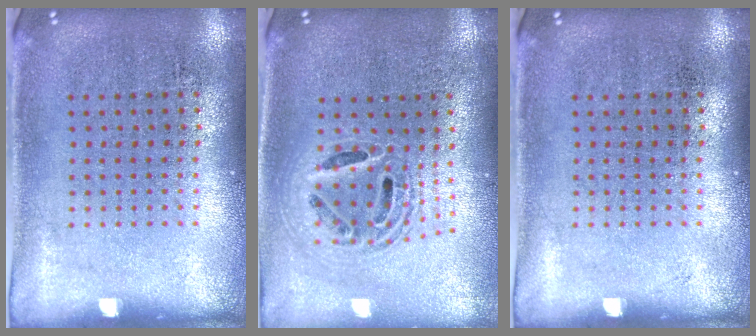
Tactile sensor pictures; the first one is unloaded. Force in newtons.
{"total": 1.9, "press": 1.5, "slide": 1.1}
{"total": 0.0}